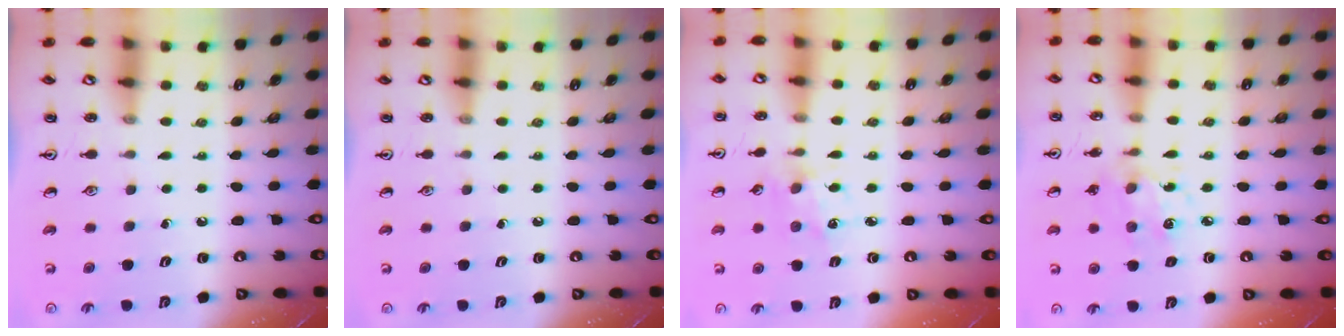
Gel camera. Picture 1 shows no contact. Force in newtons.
{"total": 0.0}
{"total": 2.8, "press": 2.8, "slide": 0.5}
{"total": 6.9, "press": 6.9, "slide": 0.5}